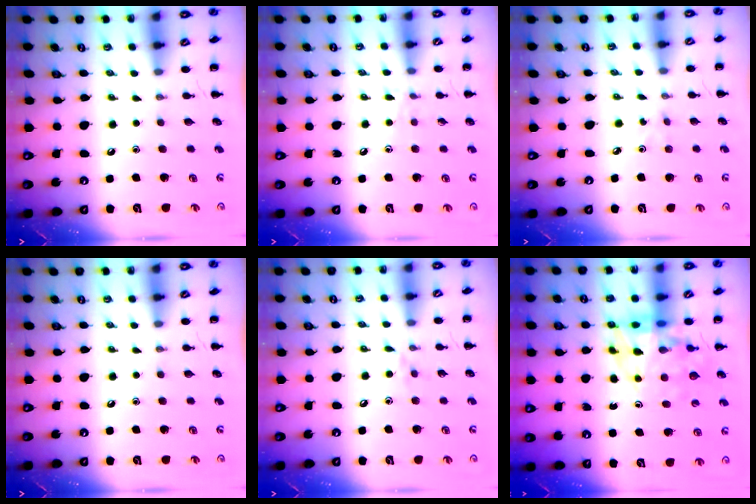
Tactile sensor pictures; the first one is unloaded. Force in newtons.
{"total": 6.4, "press": 6.0, "slide": 2.3}
{"total": 0.6, "press": 0.6, "slide": 0.2}
{"total": 0.0}
{"total": 5.9, "press": 5.5, "slide": 2.0}
{"total": 11.2, "press": 10.8, "slide": 3.2}